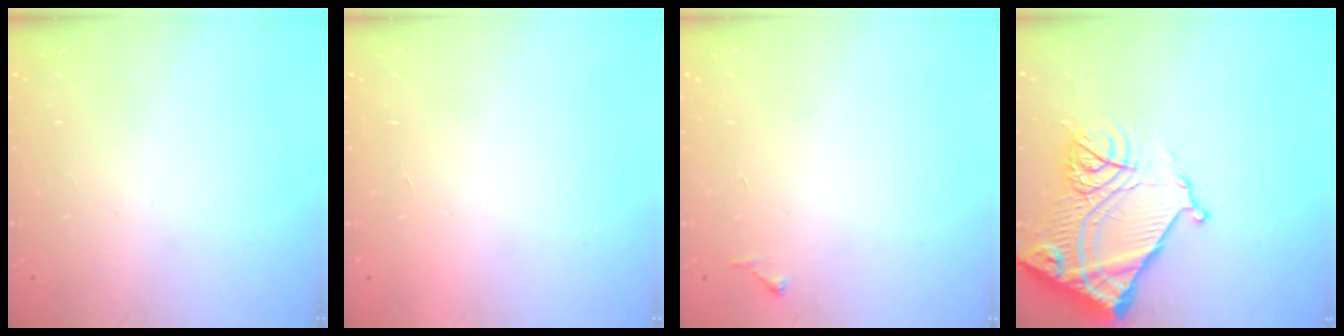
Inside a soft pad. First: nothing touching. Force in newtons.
{"total": 1.7, "press": 1.6, "slide": 0.1}
{"total": 4.2, "press": 4.1, "slide": 0.4}
{"total": 18.5, "press": 18.4, "slide": 1.9}